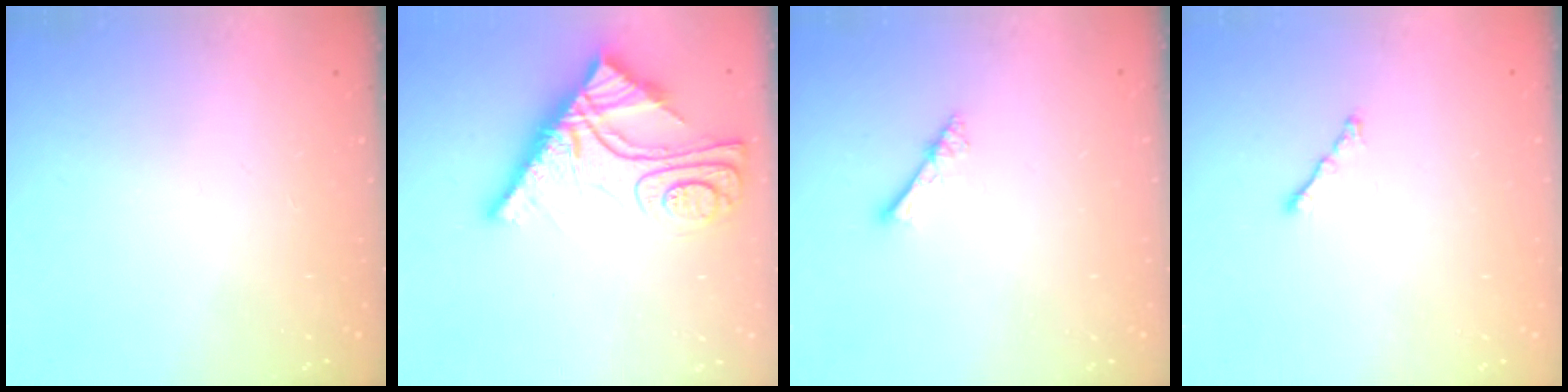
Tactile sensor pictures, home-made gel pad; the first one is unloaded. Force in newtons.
{"total": 13.8, "press": 13.7, "slide": 1.7}
{"total": 2.7, "press": 2.7, "slide": 0.2}
{"total": 1.7, "press": 1.6, "slide": 0.6}